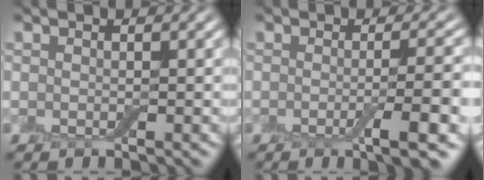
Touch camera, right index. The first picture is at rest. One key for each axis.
{"total": 5.5, "fx": -1.6, "fy": 1.0, "fz": 5.2, "tx": -0.072, "ty": 0.000, "tz": -0.027}